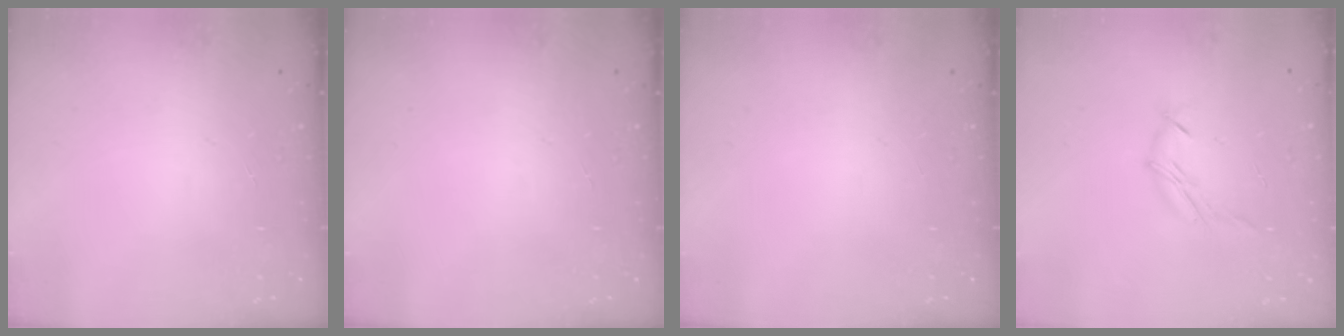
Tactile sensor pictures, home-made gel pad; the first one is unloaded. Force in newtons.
{"total": 0.0}
{"total": 0.0}
{"total": 5.7, "press": 5.6, "slide": 0.7}